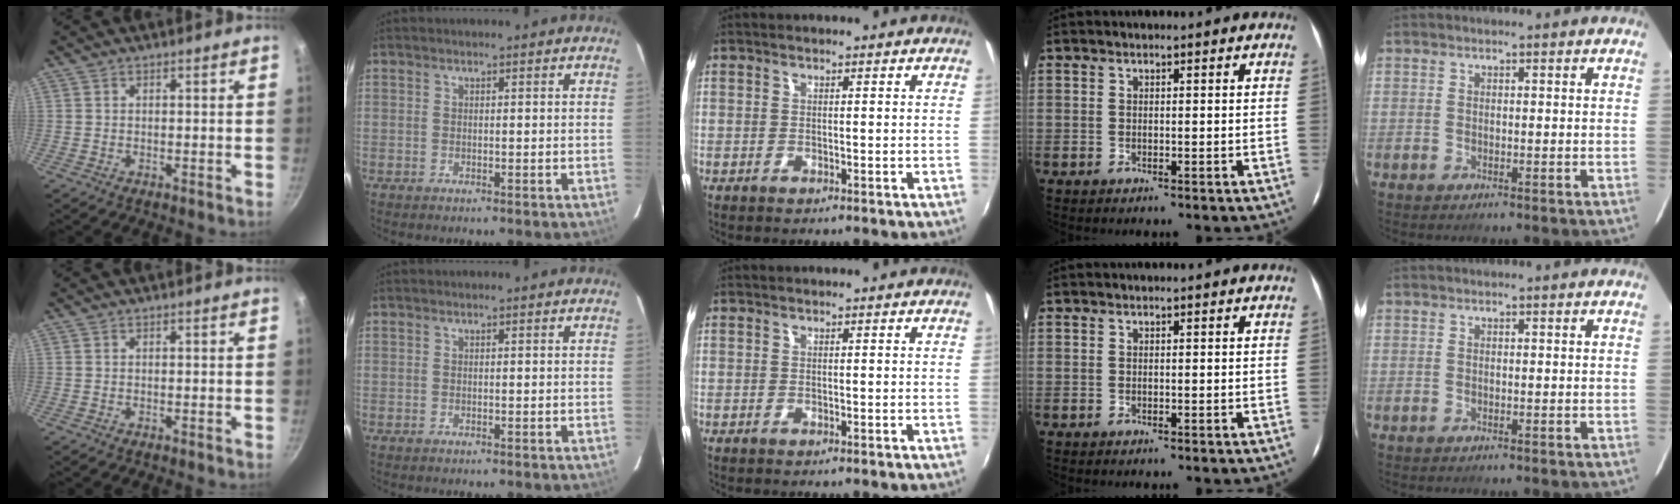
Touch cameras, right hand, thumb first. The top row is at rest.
{}